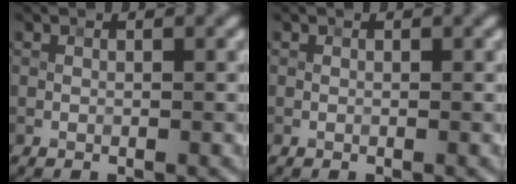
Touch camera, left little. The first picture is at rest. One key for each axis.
{"total": 0.0}